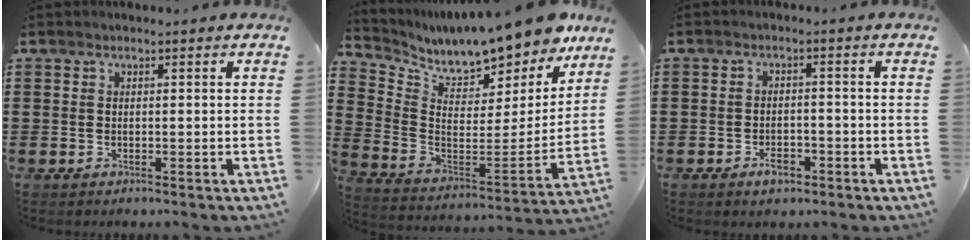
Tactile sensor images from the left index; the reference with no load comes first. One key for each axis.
{"total": 9.7, "fx": 9.2, "fy": 1.3, "fz": 2.7, "tx": -0.076, "ty": -0.086, "tz": 0.151}
{"total": 2.8, "fx": -1.9, "fy": 1.4, "fz": 1.5, "tx": -0.028, "ty": 0.002, "tz": -0.036}